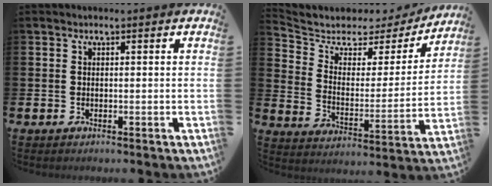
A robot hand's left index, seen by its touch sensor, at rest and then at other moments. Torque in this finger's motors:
{"motor_torque": [0.89, -1.25, 0.06, -0.01]}